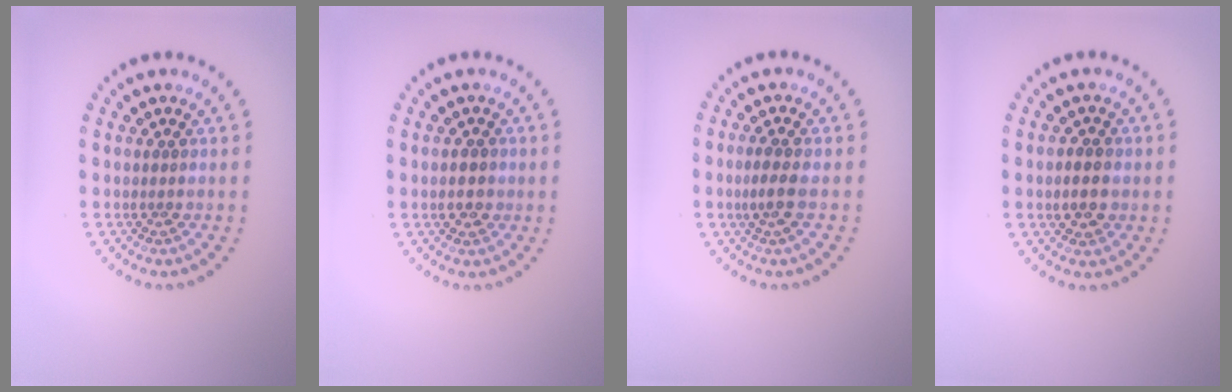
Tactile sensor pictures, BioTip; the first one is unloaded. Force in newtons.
{"total": 1.7, "press": 1.7, "slide": 0.4}
{"total": 1.9, "press": 1.7, "slide": 0.9}
{"total": 2.5, "press": 2.5, "slide": 0.2}